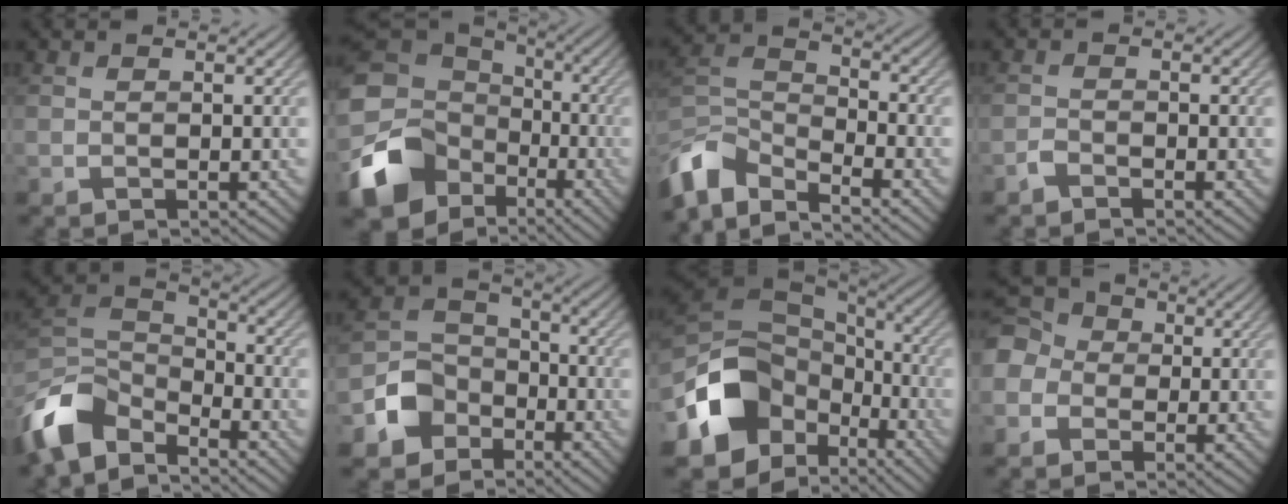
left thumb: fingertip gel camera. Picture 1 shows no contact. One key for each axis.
{"total": 16.5, "fx": -6.0, "fy": 12.4, "fz": 9.0, "tx": -0.248, "ty": -0.041, "tz": -0.100}
{"total": 10.2, "fx": -8.1, "fy": 3.6, "fz": 5.1, "tx": -0.117, "ty": -0.002, "tz": -0.170}
{"total": 1.3, "fx": -1.2, "fy": 0.3, "fz": 0.4, "tx": -0.009, "ty": 0.006, "tz": -0.027}
{"total": 10.5, "fx": -7.6, "fy": 4.9, "fz": 5.4, "tx": -0.128, "ty": -0.006, "tz": -0.165}
{"total": 7.4, "fx": -3.9, "fy": 5.6, "fz": 2.8, "tx": -0.063, "ty": 0.000, "tz": -0.093}
{"total": 15.3, "fx": -5.7, "fy": 10.8, "fz": 9.1, "tx": -0.211, "ty": -0.036, "tz": -0.096}
{"total": 7.3, "fx": -1.2, "fy": 6.6, "fz": 2.9, "tx": -0.114, "ty": 0.010, "tz": -0.049}